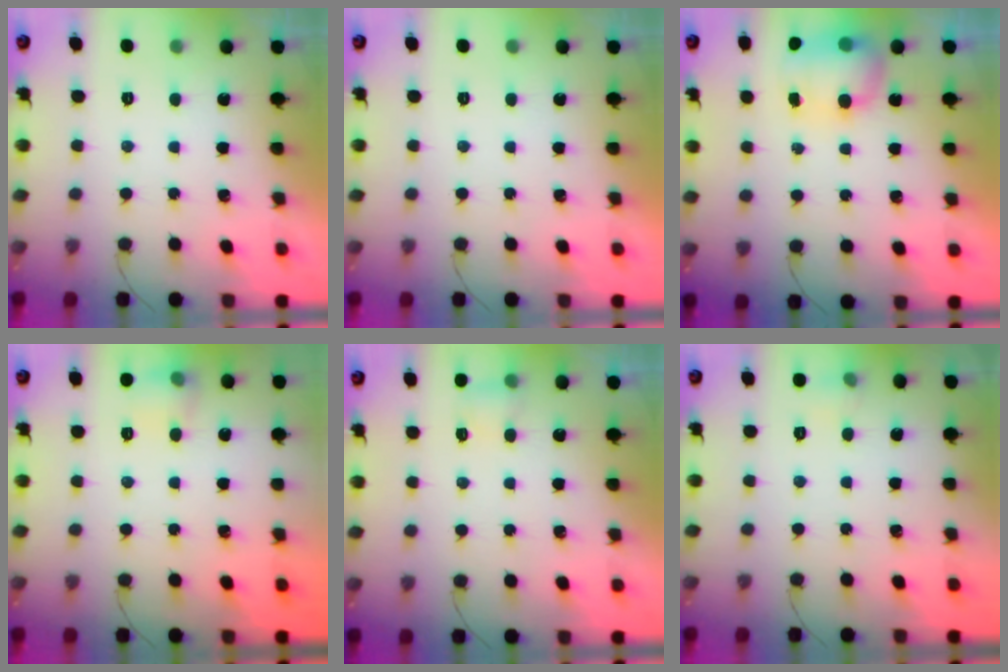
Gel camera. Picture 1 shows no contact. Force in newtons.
{"total": 0.0}
{"total": 11.7, "press": 9.1, "slide": 7.4}
{"total": 7.7, "press": 7.6, "slide": 1.1}
{"total": 3.8, "press": 3.6, "slide": 1.1}
{"total": 4.2, "press": 3.8, "slide": 1.7}